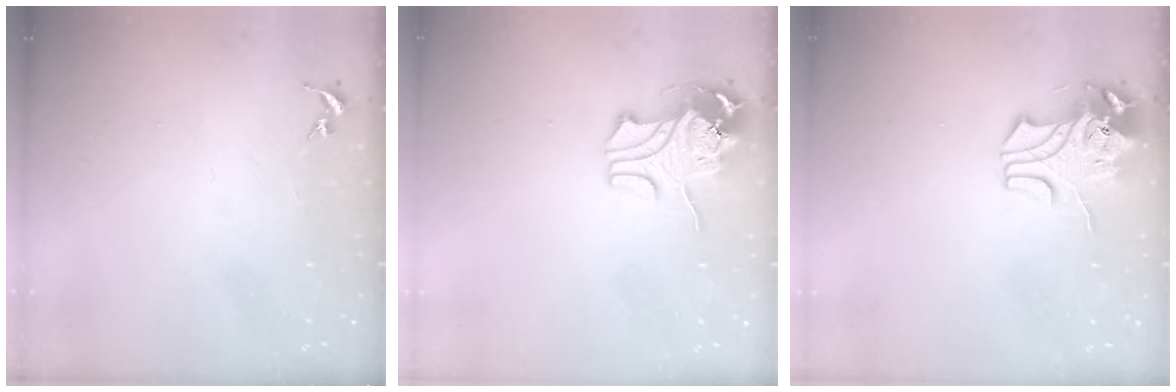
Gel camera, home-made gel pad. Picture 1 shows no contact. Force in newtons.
{"total": 10.6, "press": 10.6, "slide": 0.8}
{"total": 9.6, "press": 9.5, "slide": 1.4}